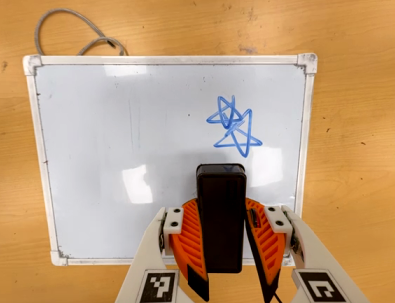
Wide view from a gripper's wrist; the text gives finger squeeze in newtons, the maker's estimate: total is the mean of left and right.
{"total": 9.6, "left": 8.0, "right": 11.2}